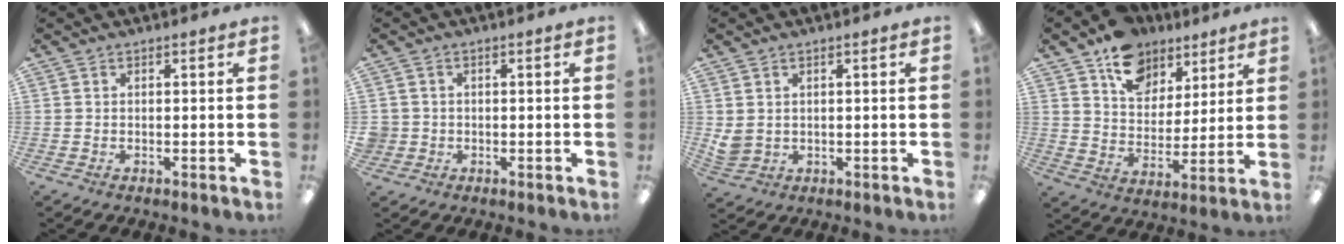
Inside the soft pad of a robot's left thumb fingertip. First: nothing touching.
{"total": 2.2, "force": [-0.2, 2.2, 0.2], "torque": [-0.006, 0.004, -0.006]}
{"total": 3.3, "force": [1.5, 2.6, 1.4], "torque": [-0.031, 0.000, 0.030]}
{"total": 12.8, "force": [8.8, 8.5, 3.8], "torque": [-0.054, -0.052, 0.165]}